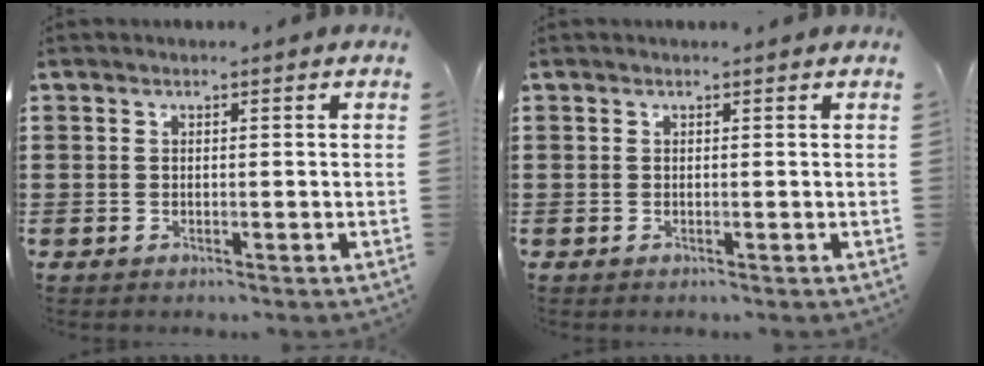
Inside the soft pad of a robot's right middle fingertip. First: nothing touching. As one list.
[{"total": 0.0}]